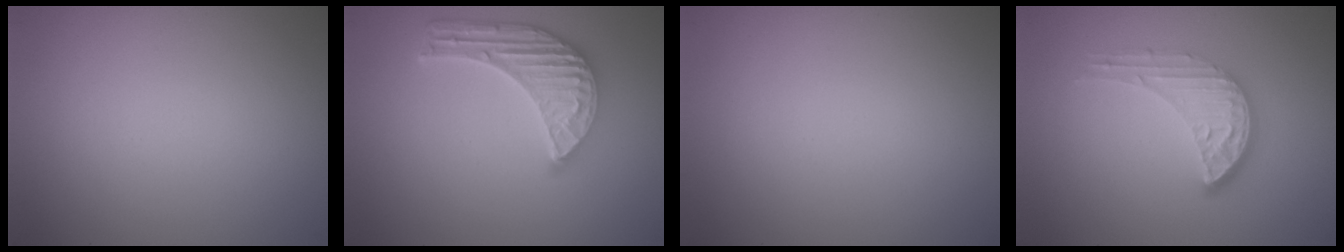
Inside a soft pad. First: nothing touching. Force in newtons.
{"total": 5.7, "press": 4.3, "slide": 3.7}
{"total": 0.0}
{"total": 3.3, "press": 2.9, "slide": 1.4}